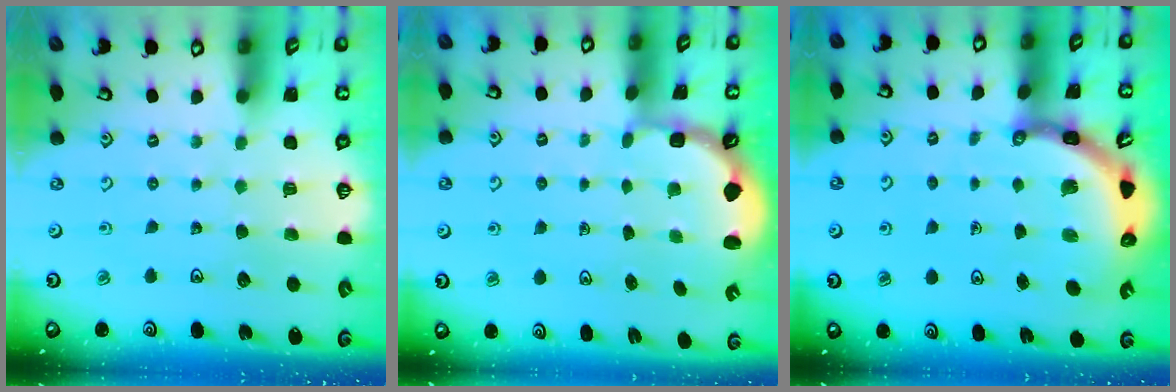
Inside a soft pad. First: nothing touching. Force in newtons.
{"total": 2.7, "press": 2.1, "slide": 1.7}
{"total": 5.7, "press": 5.7, "slide": 0.7}